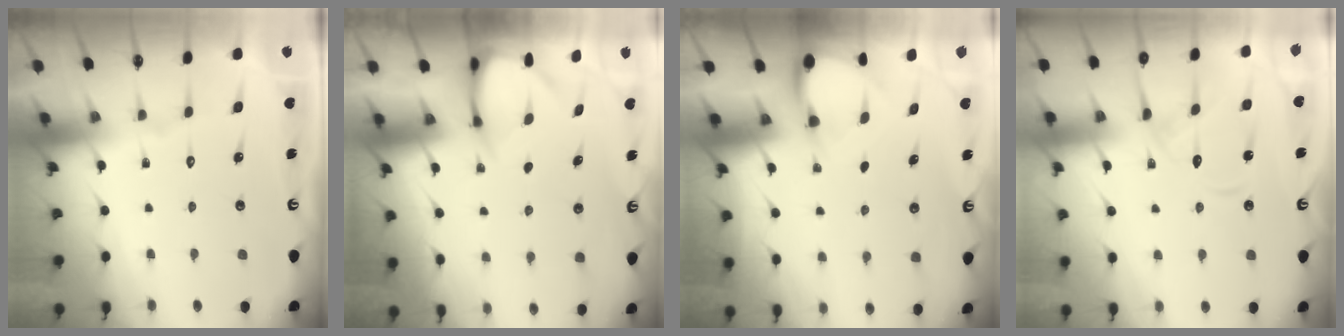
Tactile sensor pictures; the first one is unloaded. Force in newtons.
{"total": 3.6, "press": 3.6, "slide": 0.3}
{"total": 3.9, "press": 3.9, "slide": 0.0}
{"total": 12.3, "press": 12.2, "slide": 1.4}